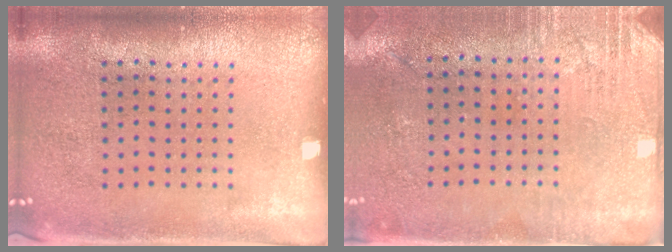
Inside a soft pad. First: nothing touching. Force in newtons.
{"total": 2.8, "press": 2.4, "slide": 1.5}